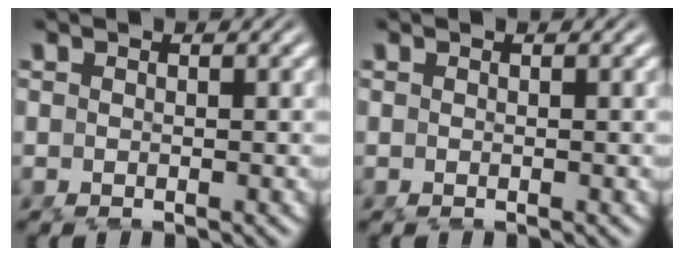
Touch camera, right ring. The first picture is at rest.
{"total": 0.0}